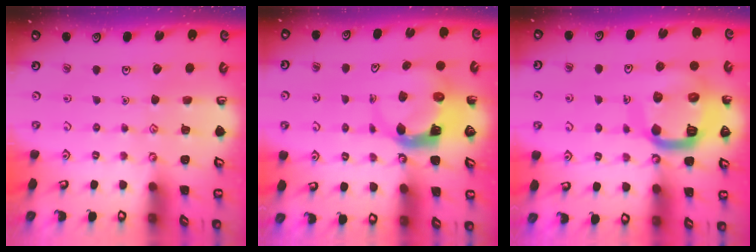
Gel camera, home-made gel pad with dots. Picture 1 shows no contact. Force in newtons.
{"total": 4.6, "press": 4.6, "slide": 0.6}
{"total": 15.6, "press": 15.5, "slide": 1.8}